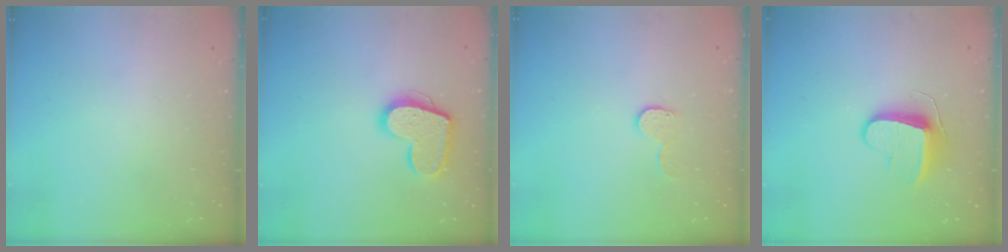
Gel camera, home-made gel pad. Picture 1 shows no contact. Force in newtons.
{"total": 13.9, "press": 13.9, "slide": 0.9}
{"total": 6.8, "press": 6.7, "slide": 0.6}
{"total": 9.2, "press": 9.2, "slide": 0.3}